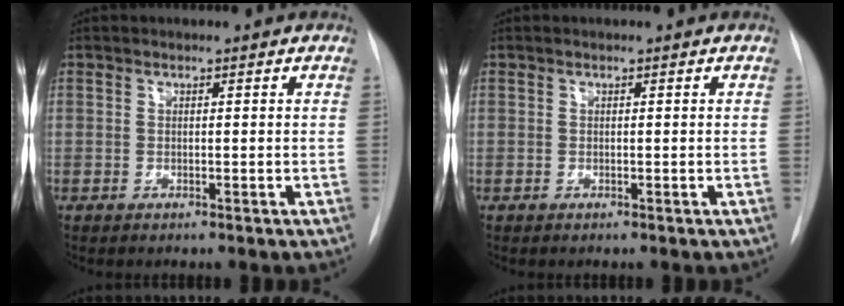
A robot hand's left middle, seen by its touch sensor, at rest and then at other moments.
{"total": 0.0}